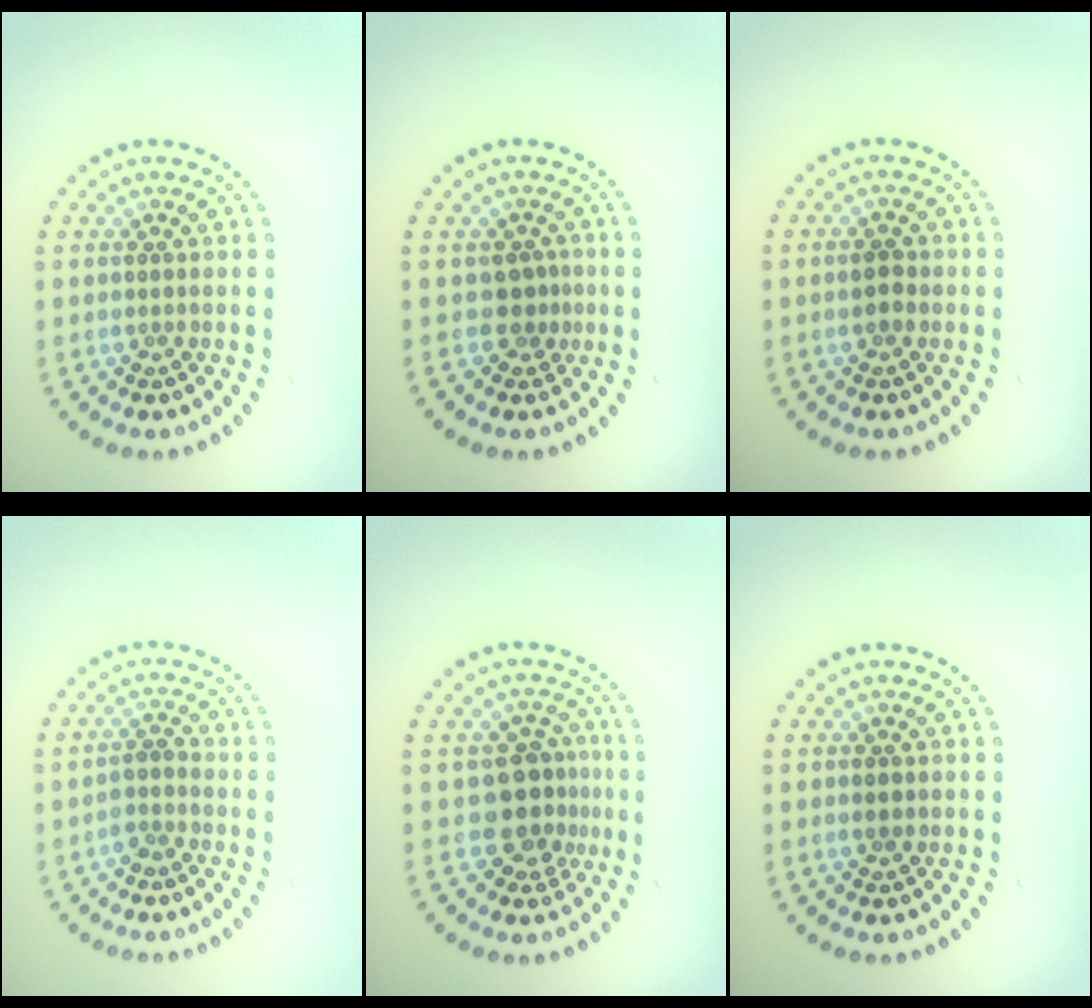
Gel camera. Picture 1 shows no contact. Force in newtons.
{"total": 1.8, "press": 1.3, "slide": 1.3}
{"total": 1.6, "press": 1.6, "slide": 0.1}
{"total": 1.5, "press": 1.2, "slide": 1.0}
{"total": 3.9, "press": 3.3, "slide": 2.1}
{"total": 0.7, "press": 0.7, "slide": 0.1}